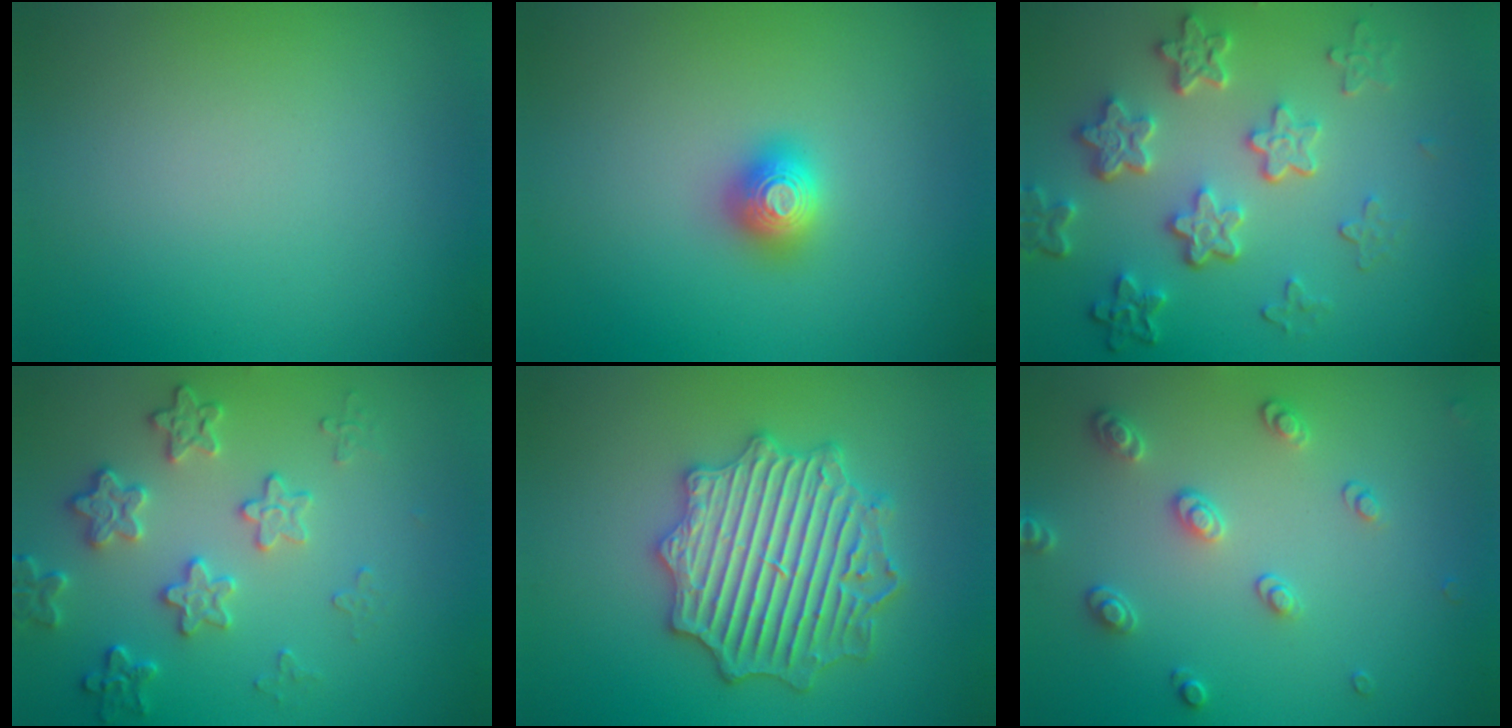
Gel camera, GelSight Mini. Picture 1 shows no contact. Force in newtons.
{"total": 2.0, "press": 2.0, "slide": 0.2}
{"total": 6.0, "press": 4.4, "slide": 4.0}
{"total": 4.0, "press": 3.5, "slide": 2.0}
{"total": 6.8, "press": 6.7, "slide": 1.1}
{"total": 2.6, "press": 2.5, "slide": 0.7}